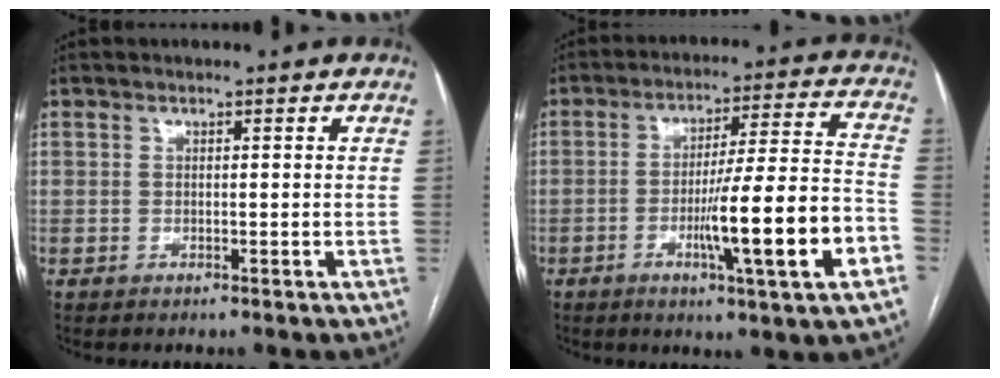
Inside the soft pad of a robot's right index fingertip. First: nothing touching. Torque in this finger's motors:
{"motor_torque": [2.14, 0.00, 1.00, 0.21]}